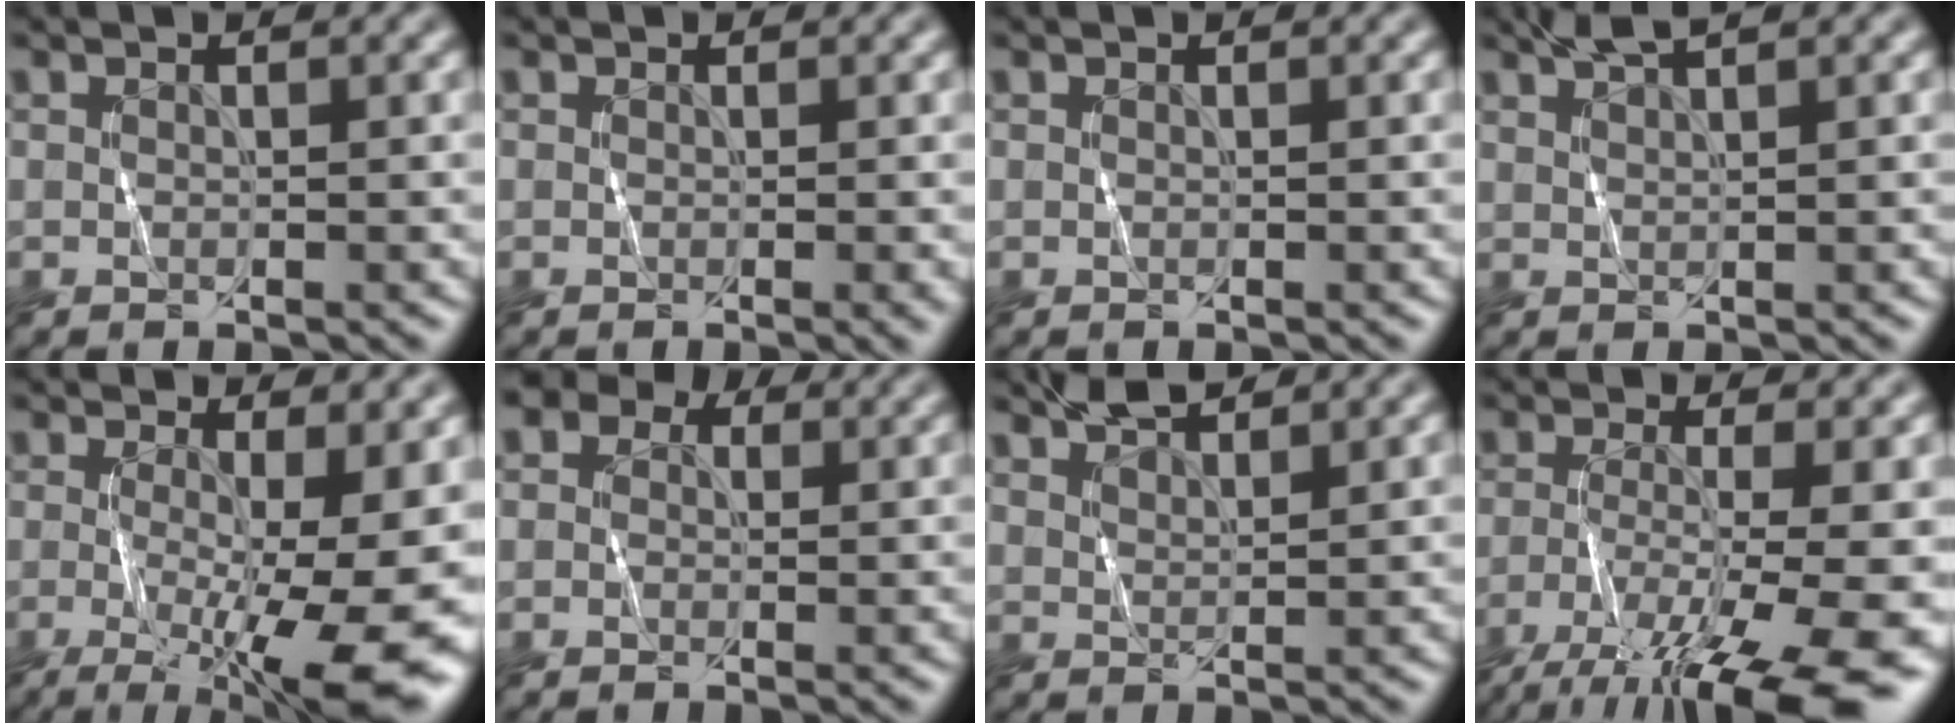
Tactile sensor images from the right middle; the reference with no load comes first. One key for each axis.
{"total": 0.8, "fx": -0.1, "fy": 0.2, "fz": 0.8, "tx": -0.009, "ty": -0.005, "tz": -0.003}
{"total": 0.0}
{"total": 2.3, "fx": 2.0, "fy": 0.3, "fz": 1.2, "tx": -0.017, "ty": 0.007, "tz": 0.039}
{"total": 13.3, "fx": -2.7, "fy": 4.3, "fz": 12.3, "tx": -0.173, "ty": -0.024, "tz": -0.027}
{"total": 4.7, "fx": 1.8, "fy": 3.6, "fz": 2.3, "tx": -0.010, "ty": 0.024, "tz": -0.019}
{"total": 3.3, "fx": 3.1, "fy": 0.5, "fz": 1.0, "tx": -0.018, "ty": 0.007, "tz": 0.057}
{"total": 11.7, "fx": -6.8, "fy": 2.8, "fz": 9.1, "tx": -0.168, "ty": -0.022, "tz": -0.110}